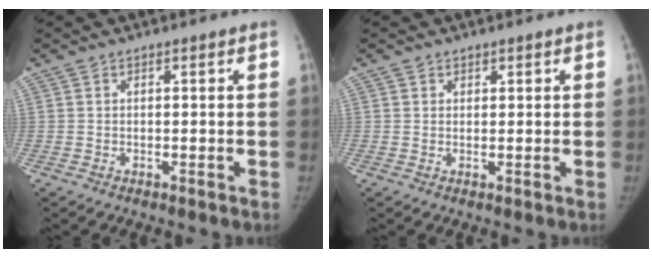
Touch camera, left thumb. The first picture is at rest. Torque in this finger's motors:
{"motor_torque": [-0.31, -0.15, -0.07, 0.23, 0.01]}